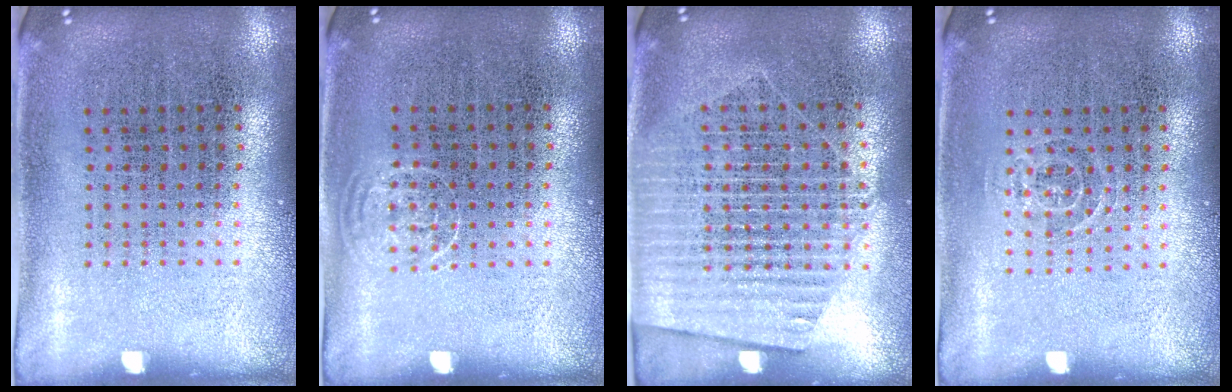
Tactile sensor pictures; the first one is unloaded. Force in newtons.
{"total": 0.6, "press": 0.4, "slide": 0.4}
{"total": 1.6, "press": 1.4, "slide": 0.8}
{"total": 0.8, "press": 0.5, "slide": 0.6}